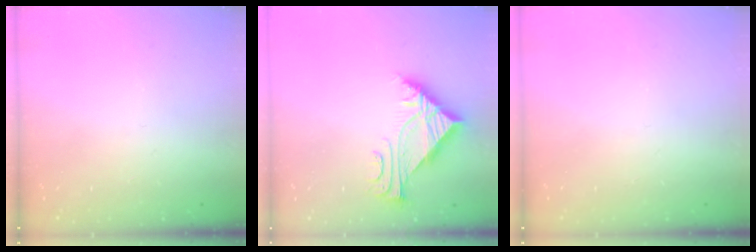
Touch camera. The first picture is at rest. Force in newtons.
{"total": 6.0, "press": 6.0, "slide": 0.8}
{"total": 0.0}